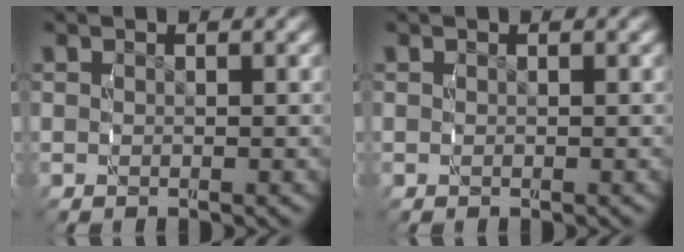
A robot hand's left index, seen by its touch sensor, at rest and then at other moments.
{"total": 0.0}